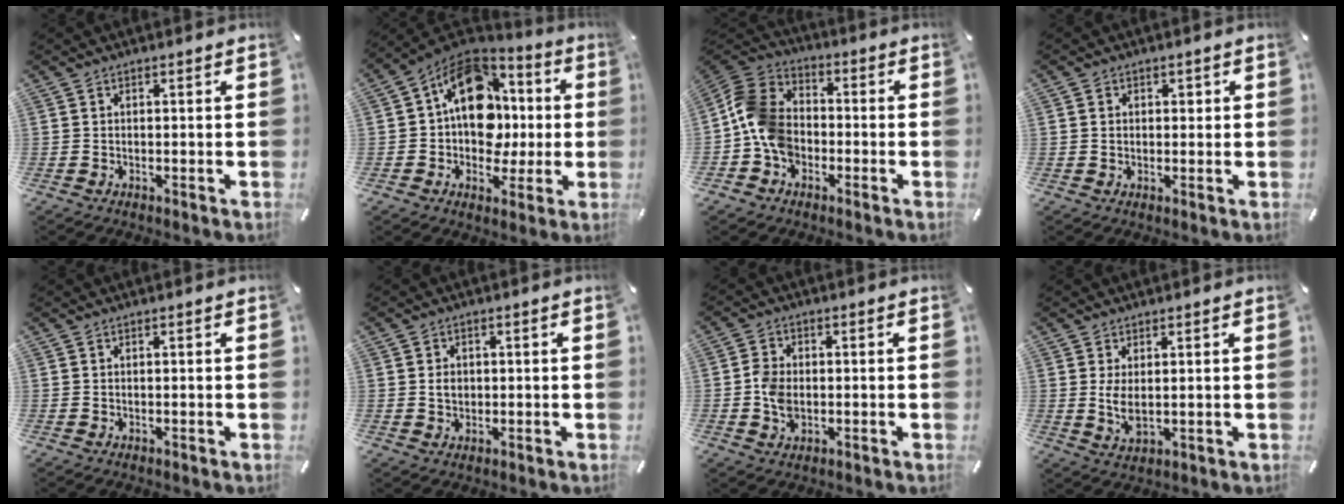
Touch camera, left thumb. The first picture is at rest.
{"total": 17.8, "force": [1.7, 13.9, 11.0], "torque": [-0.164, -0.001, 0.038]}
{"total": 11.4, "force": [-3.7, 9.3, 5.6], "torque": [-0.134, 0.033, -0.069]}
{"total": 2.2, "force": [0.3, 2.1, 0.8], "torque": [-0.003, 0.001, -0.002]}
{"total": 0.0}
{"total": 2.8, "force": [0.1, 2.3, 1.5], "torque": [-0.024, 0.002, -0.001]}
{"total": 5.7, "force": [-0.8, 4.4, 3.6], "torque": [-0.084, 0.003, -0.016]}
{"total": 4.8, "force": [0.8, 2.2, 4.2], "torque": [-0.094, -0.009, 0.010]}